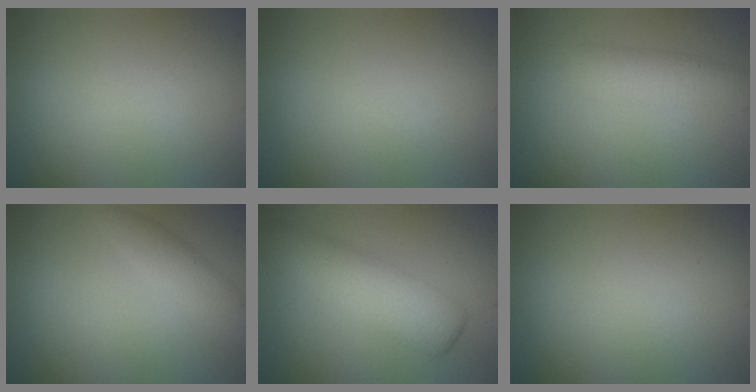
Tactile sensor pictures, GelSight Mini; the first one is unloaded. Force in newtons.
{"total": 0.0}
{"total": 2.8, "press": 2.8, "slide": 0.1}
{"total": 2.3, "press": 2.3, "slide": 0.2}
{"total": 5.0, "press": 5.0, "slide": 0.3}
{"total": 0.0}